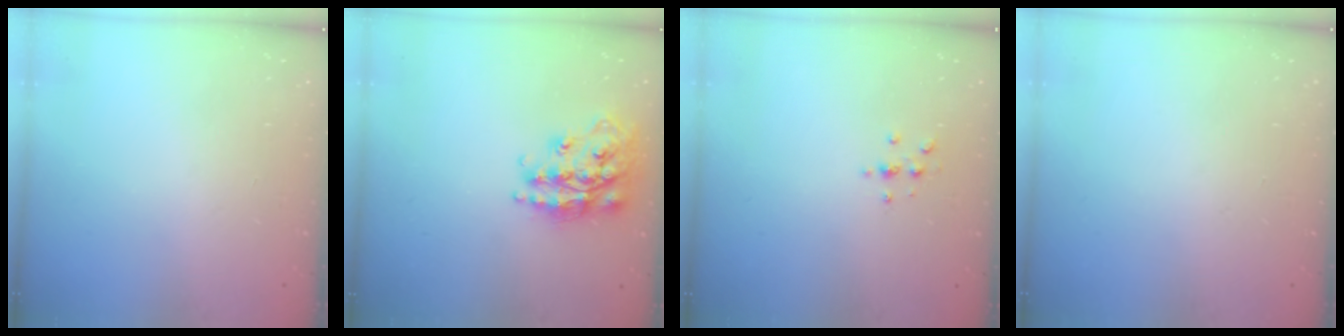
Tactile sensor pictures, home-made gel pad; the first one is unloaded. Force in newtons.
{"total": 17.9, "press": 17.8, "slide": 1.3}
{"total": 2.2, "press": 2.1, "slide": 0.2}
{"total": 0.0}